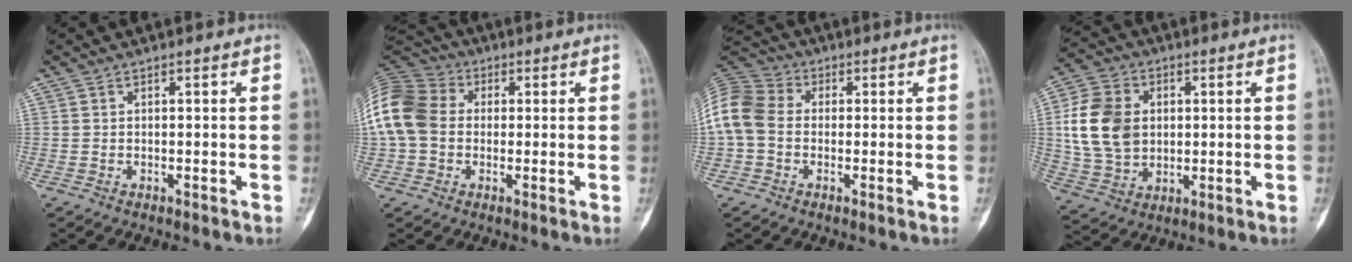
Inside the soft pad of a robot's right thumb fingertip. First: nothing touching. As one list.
[{"total": 15.7, "force": [1.0, 12.5, 9.5], "torque": [-0.215, 0.037, 0.010]}, {"total": 11.4, "force": [-0.3, 9.0, 6.9], "torque": [-0.147, 0.031, -0.016]}, {"total": 13.9, "force": [1.7, 10.8, 8.7], "torque": [-0.142, 0.002, 0.035]}]